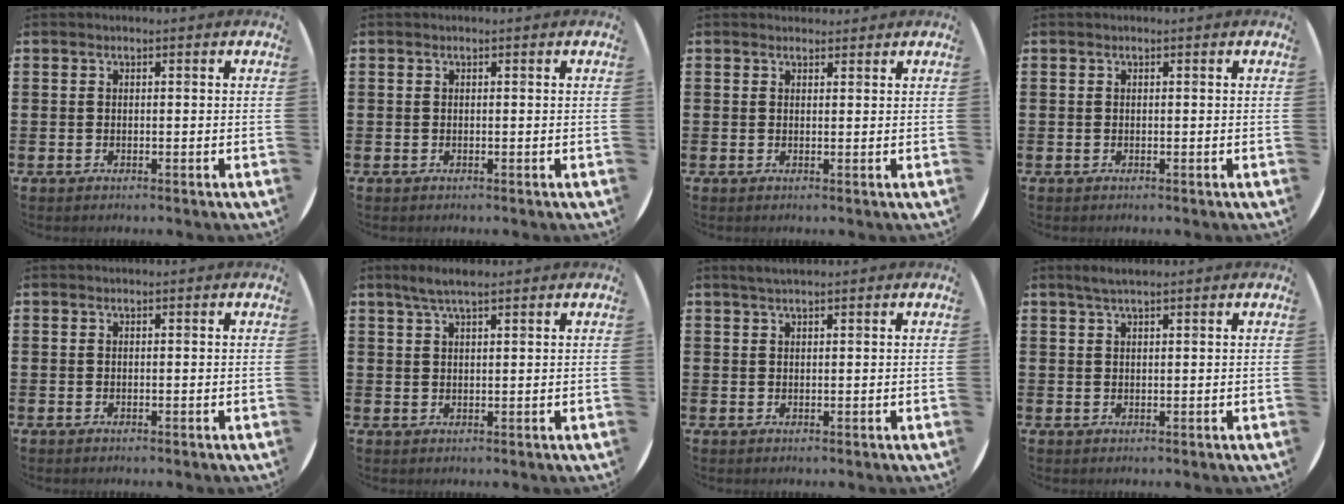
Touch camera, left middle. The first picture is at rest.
{"total": 0.0}
{"total": 1.0, "force": [1.0, 0.3, 0.0], "torque": [0.007, -0.001, 0.018]}
{"total": 0.0}
{"total": 0.0}
{"total": 3.3, "force": [2.5, 0.4, 2.0], "torque": [-0.044, 0.005, 0.044]}
{"total": 1.4, "force": [1.2, 0.1, 0.7], "torque": [-0.014, 0.003, 0.021]}
{"total": 2.0, "force": [1.6, 0.2, 1.2], "torque": [-0.025, 0.004, 0.027]}